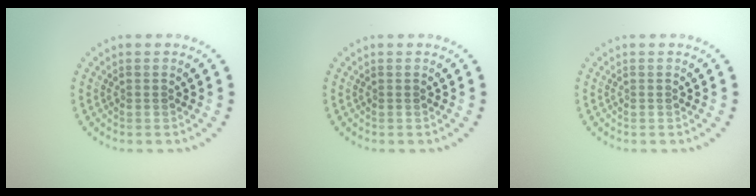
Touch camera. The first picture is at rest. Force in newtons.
{"total": 0.0}
{"total": 0.0}